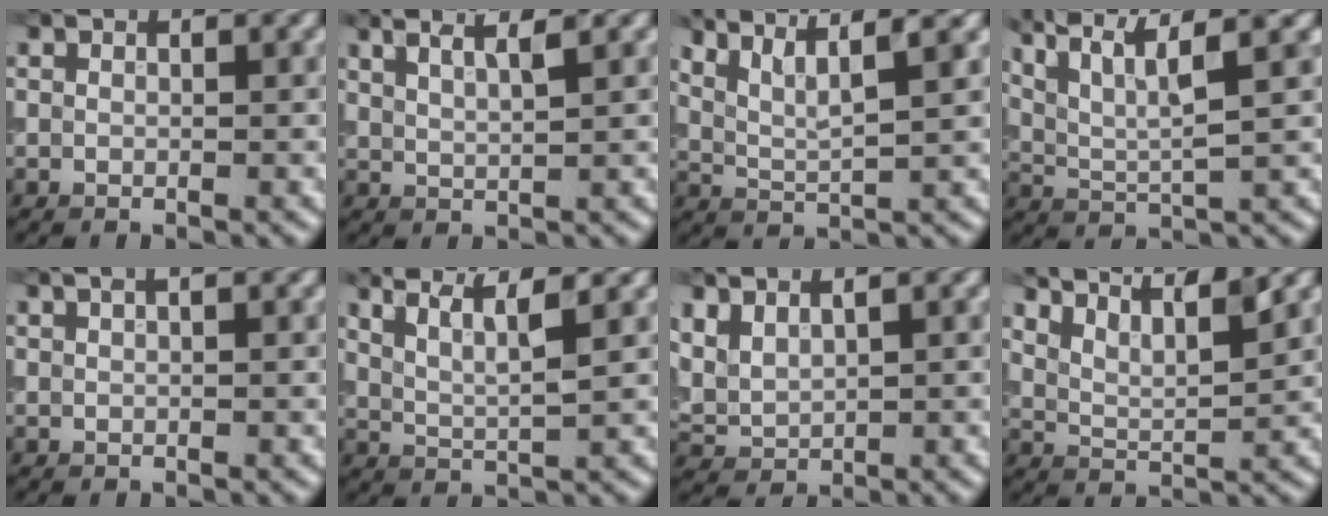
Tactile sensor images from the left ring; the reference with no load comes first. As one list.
[{"total": 3.8, "force": [2.4, 1.2, 2.7], "torque": [-0.028, 0.019, 0.017]}, {"total": 5.2, "force": [3.7, 1.1, 3.5], "torque": [-0.063, 0.020, 0.046]}, {"total": 7.0, "force": [4.2, 1.5, 5.3], "torque": [-0.101, 0.015, 0.072]}, {"total": 1.1, "force": [0.6, 0.2, 0.8], "torque": [-0.020, 0.003, 0.011]}, {"total": 4.5, "force": [3.1, 1.0, 3.2], "torque": [-0.055, 0.016, 0.037]}, {"total": 2.5, "force": [1.6, 1.4, 1.4], "torque": [-0.039, 0.002, 0.035]}, {"total": 6.6, "force": [5.1, 1.9, 3.7], "torque": [-0.060, 0.029, 0.058]}]